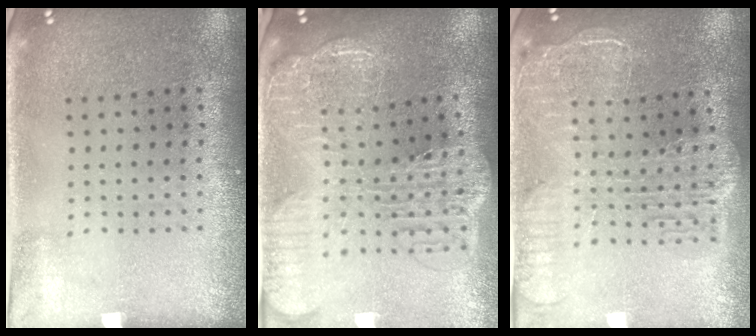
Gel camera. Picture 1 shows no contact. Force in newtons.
{"total": 3.4, "press": 2.7, "slide": 2.0}
{"total": 2.3, "press": 2.0, "slide": 1.1}